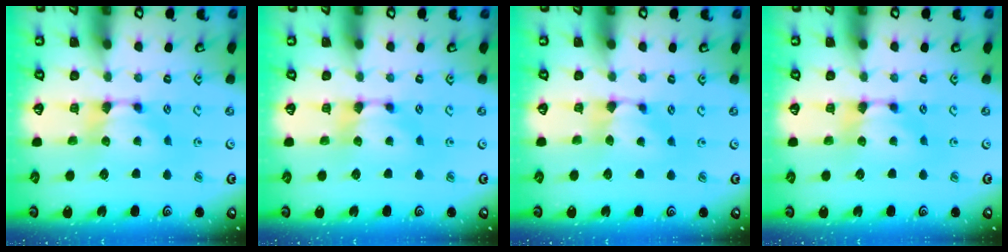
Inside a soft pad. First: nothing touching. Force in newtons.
{"total": 0.0}
{"total": 0.8, "press": 0.4, "slide": 0.6}
{"total": 0.0}